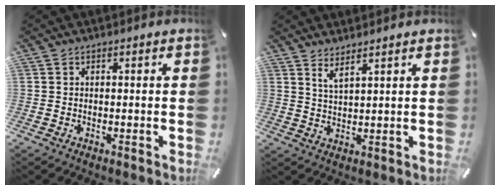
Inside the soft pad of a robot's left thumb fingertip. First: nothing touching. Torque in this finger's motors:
{"motor_torque": [-0.04, -0.44, 0.07, 0.01, 0.01]}